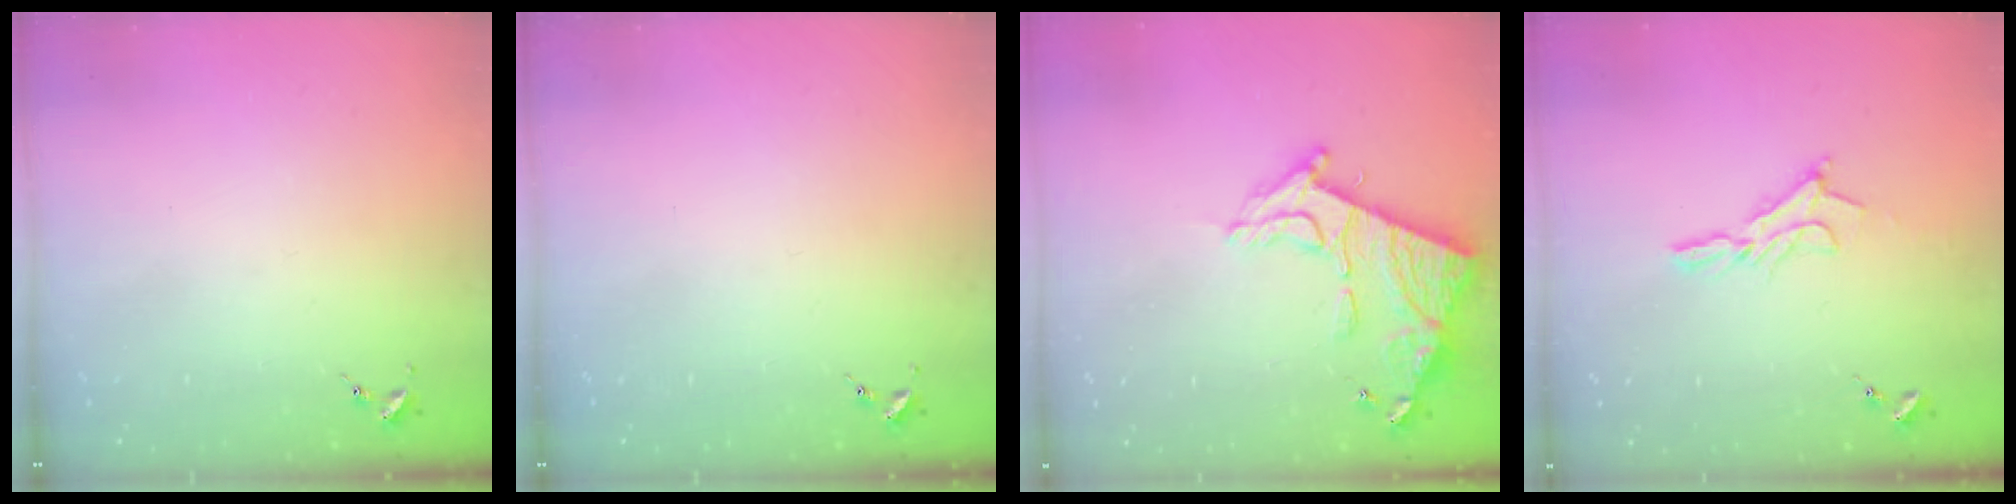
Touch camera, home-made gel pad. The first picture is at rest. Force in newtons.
{"total": 0.0}
{"total": 15.3, "press": 15.3, "slide": 1.2}
{"total": 9.9, "press": 9.9, "slide": 0.6}